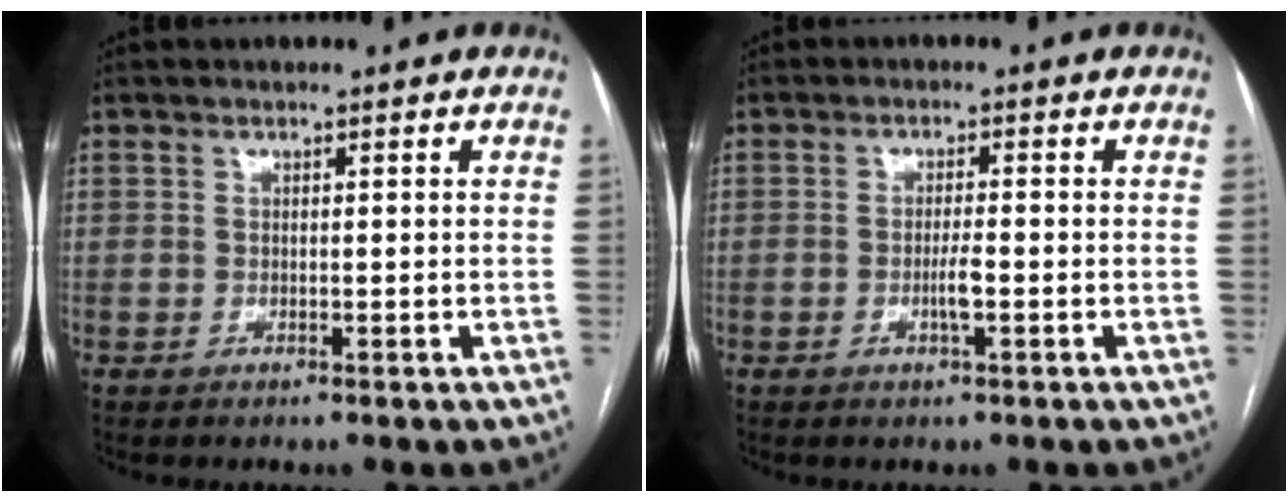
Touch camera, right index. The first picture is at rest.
{"total": 2.4, "force": [-0.7, 0.1, 2.3], "torque": [-0.047, -0.001, -0.011]}